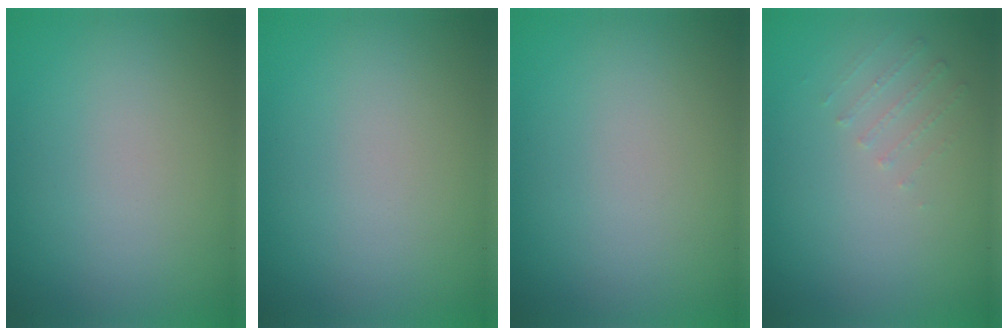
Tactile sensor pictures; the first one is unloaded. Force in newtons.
{"total": 0.0}
{"total": 0.0}
{"total": 0.6, "press": 0.5, "slide": 0.4}